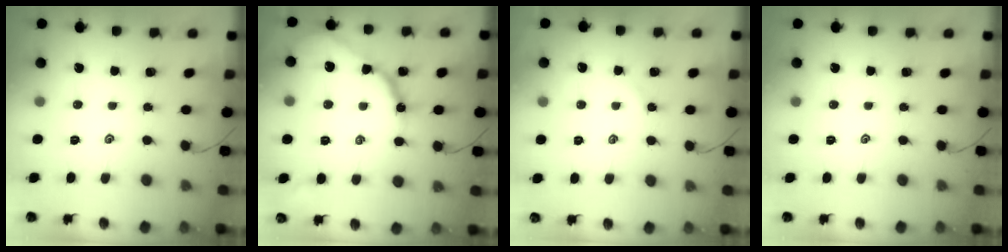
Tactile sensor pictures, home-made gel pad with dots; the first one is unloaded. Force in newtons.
{"total": 12.1, "press": 12.1, "slide": 0.4}
{"total": 2.2, "press": 2.2, "slide": 0.3}
{"total": 0.0}